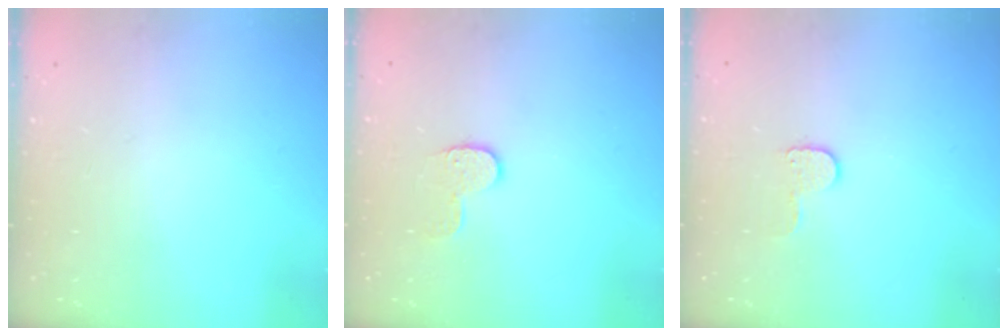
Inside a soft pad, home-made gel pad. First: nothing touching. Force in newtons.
{"total": 6.8, "press": 6.8, "slide": 0.2}
{"total": 5.4, "press": 5.4, "slide": 0.5}